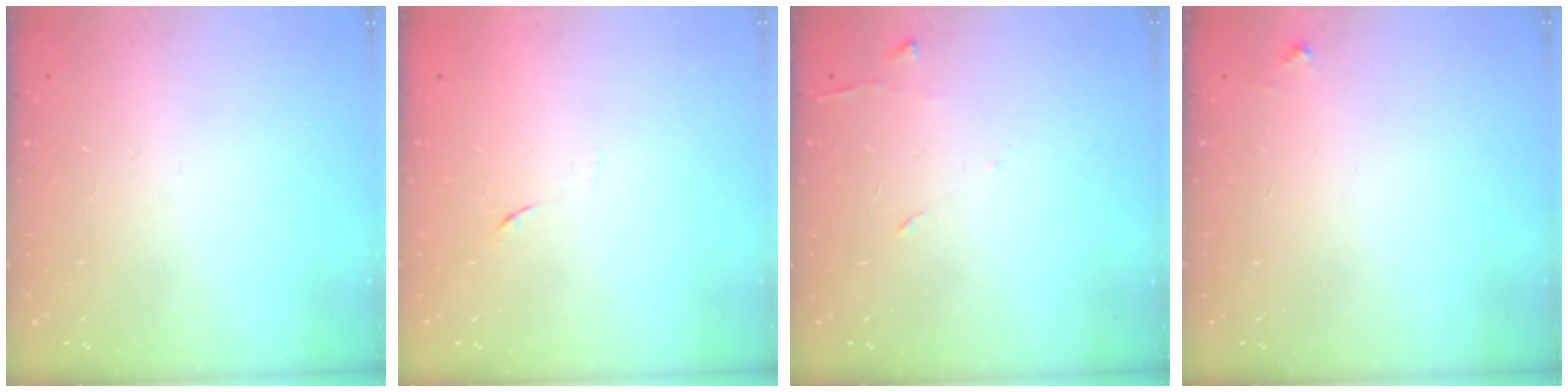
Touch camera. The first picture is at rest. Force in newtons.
{"total": 5.2, "press": 5.1, "slide": 0.7}
{"total": 5.8, "press": 5.7, "slide": 0.6}
{"total": 2.8, "press": 2.8, "slide": 0.2}